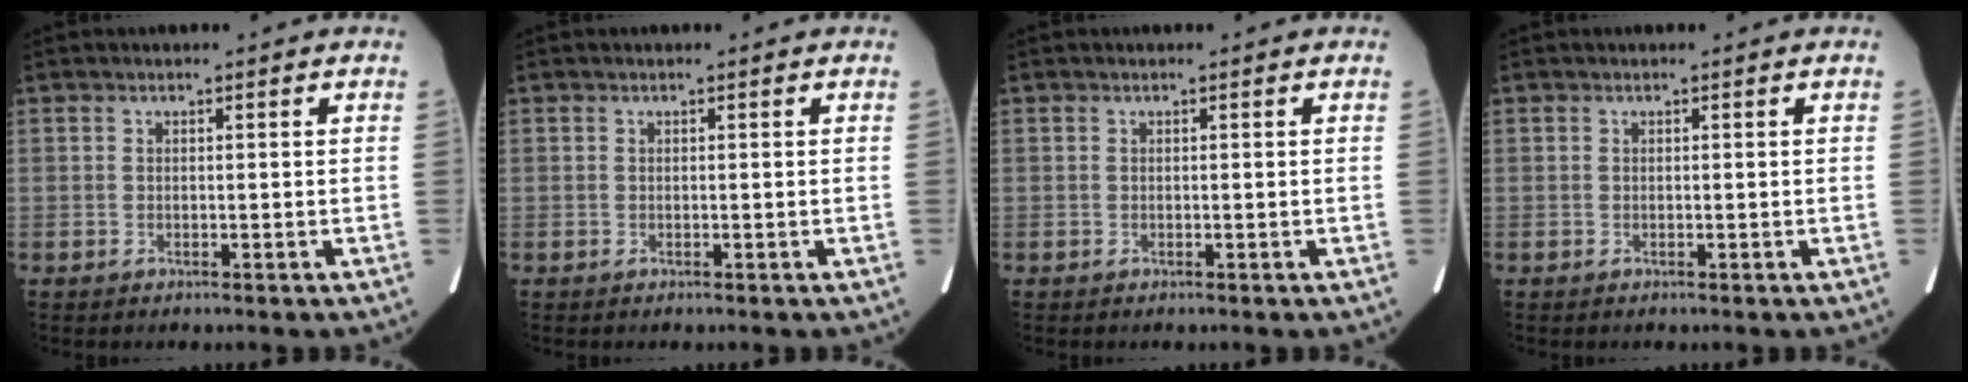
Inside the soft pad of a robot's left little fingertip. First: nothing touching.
{"total": 0.0}
{"total": 0.0}
{"total": 0.0}